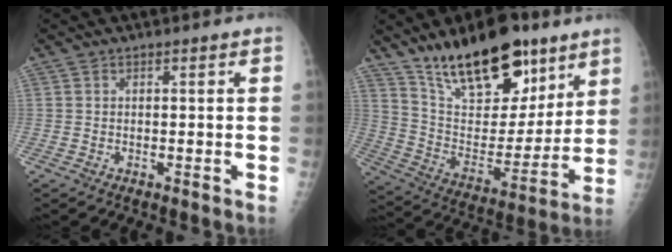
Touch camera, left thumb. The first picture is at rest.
{"total": 23.8, "force": [15.6, 10.8, 14.3], "torque": [-0.181, -0.073, 0.263]}